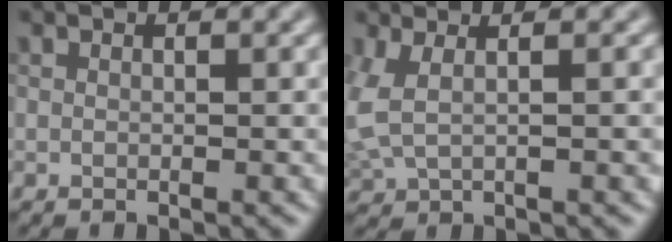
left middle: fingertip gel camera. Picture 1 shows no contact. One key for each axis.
{"total": 3.3, "fx": 0.6, "fy": 1.4, "fz": 2.9, "tx": -0.069, "ty": 0.002, "tz": 0.021}